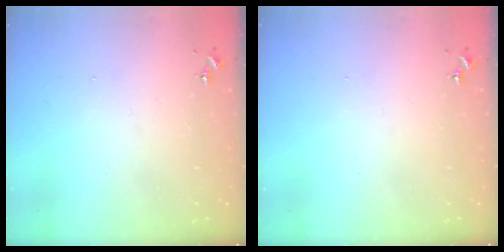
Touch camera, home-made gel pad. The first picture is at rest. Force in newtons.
{"total": 0.0}